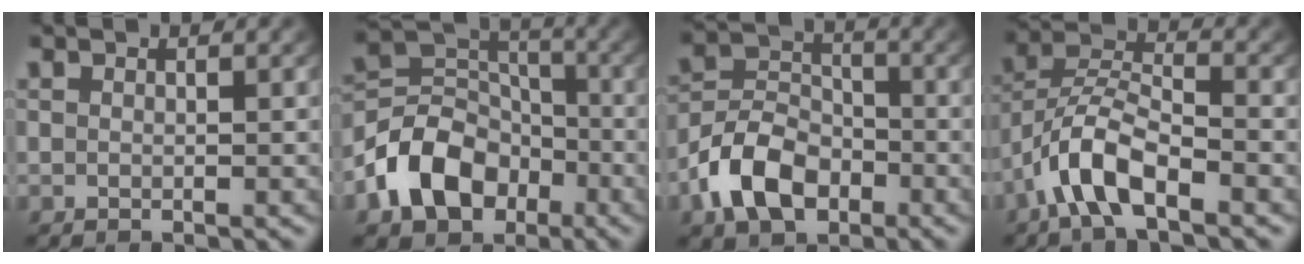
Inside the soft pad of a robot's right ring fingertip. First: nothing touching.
{"total": 9.1, "force": [-3.0, 7.2, 4.6], "torque": [-0.086, -0.026, -0.043]}
{"total": 7.3, "force": [-3.3, 5.2, 4.0], "torque": [-0.072, -0.016, -0.054]}
{"total": 5.8, "force": [-1.9, 3.5, 4.2], "torque": [-0.095, -0.013, -0.036]}